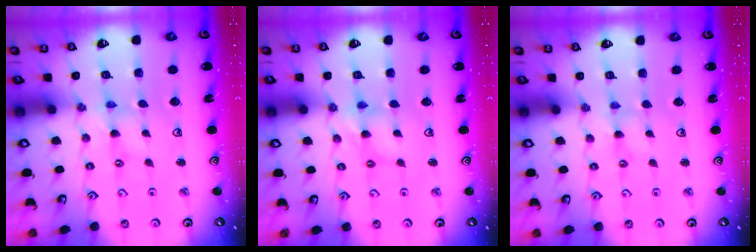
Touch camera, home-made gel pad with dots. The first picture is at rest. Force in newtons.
{"total": 5.0, "press": 5.0, "slide": 0.4}
{"total": 0.9, "press": 0.9, "slide": 0.2}